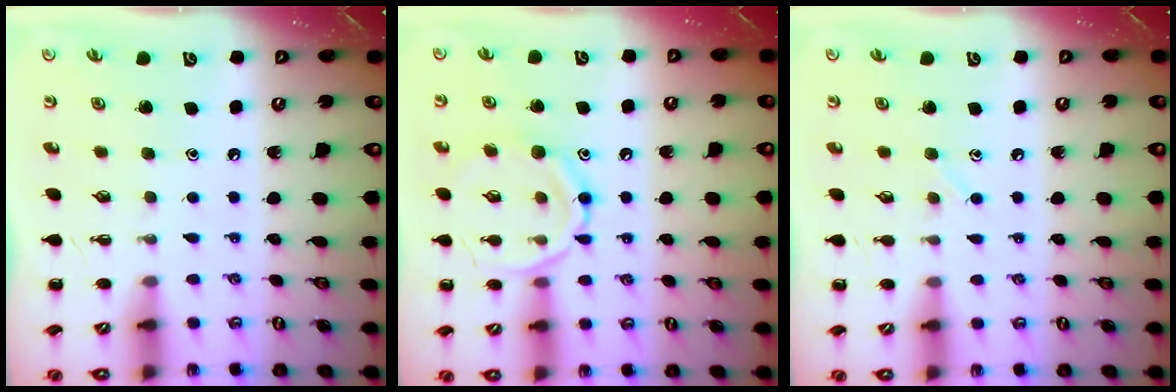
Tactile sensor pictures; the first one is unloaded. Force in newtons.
{"total": 12.6, "press": 12.5, "slide": 0.8}
{"total": 5.1, "press": 4.9, "slide": 1.4}